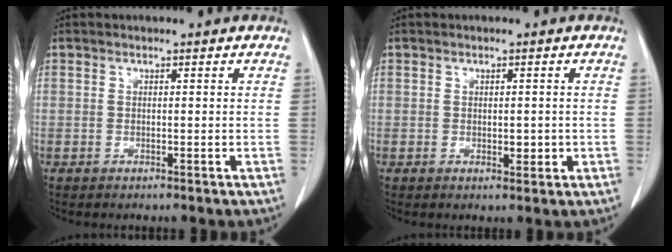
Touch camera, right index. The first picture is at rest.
{"total": 2.0, "force": [-0.2, 1.0, 1.7], "torque": [-0.025, -0.003, 0.002]}